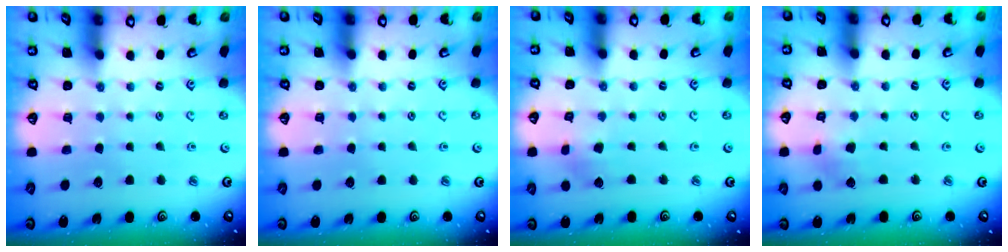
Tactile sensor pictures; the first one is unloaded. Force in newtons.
{"total": 0.0}
{"total": 2.7, "press": 2.7, "slide": 0.4}
{"total": 3.3, "press": 3.3, "slide": 0.3}